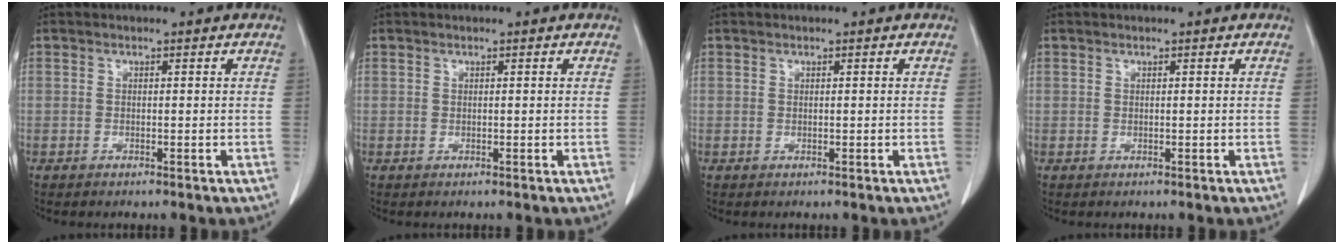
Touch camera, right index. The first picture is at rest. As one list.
[{"total": 0.0}, {"total": 0.0}, {"total": 0.0}]